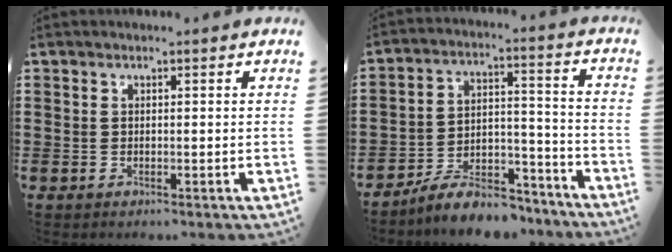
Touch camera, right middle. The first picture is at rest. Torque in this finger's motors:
{"motor_torque": [1.53, -0.61, 0.49, 0.13]}